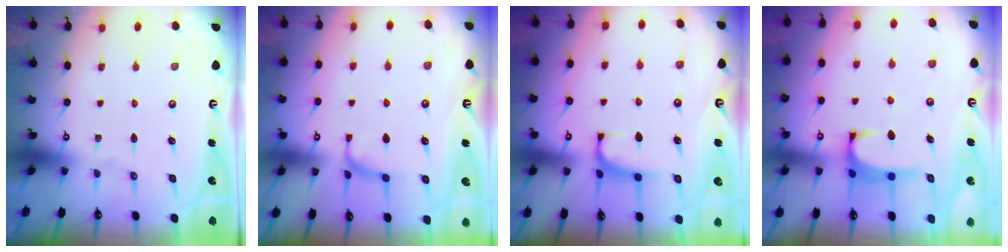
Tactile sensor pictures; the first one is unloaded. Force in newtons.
{"total": 1.7, "press": 1.6, "slide": 0.7}
{"total": 0.8, "press": 0.6, "slide": 0.6}
{"total": 0.8, "press": 0.6, "slide": 0.5}